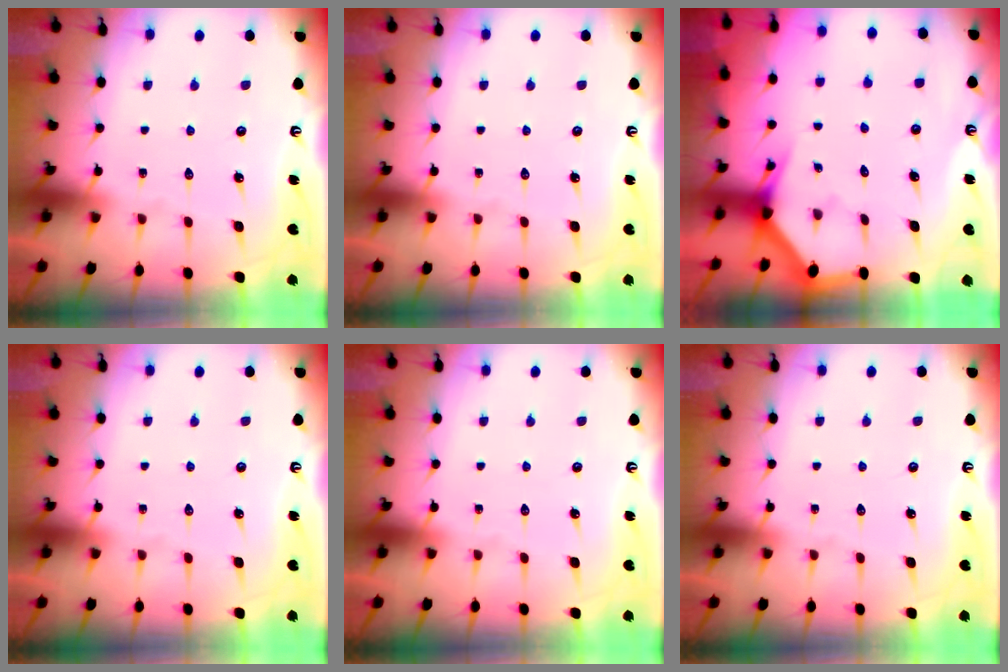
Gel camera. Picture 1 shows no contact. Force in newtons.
{"total": 0.0}
{"total": 2.9, "press": 2.9, "slide": 0.1}
{"total": 0.0}
{"total": 0.0}
{"total": 0.0}